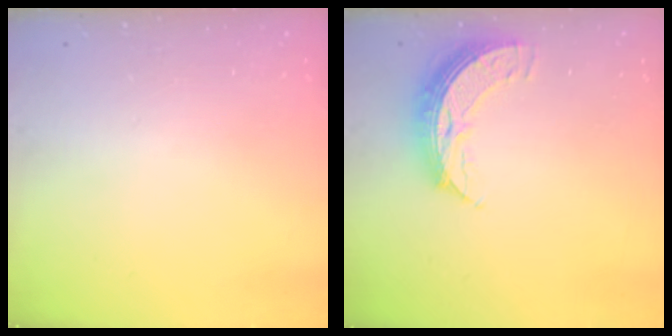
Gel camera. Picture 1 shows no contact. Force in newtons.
{"total": 9.0, "press": 9.0, "slide": 0.9}